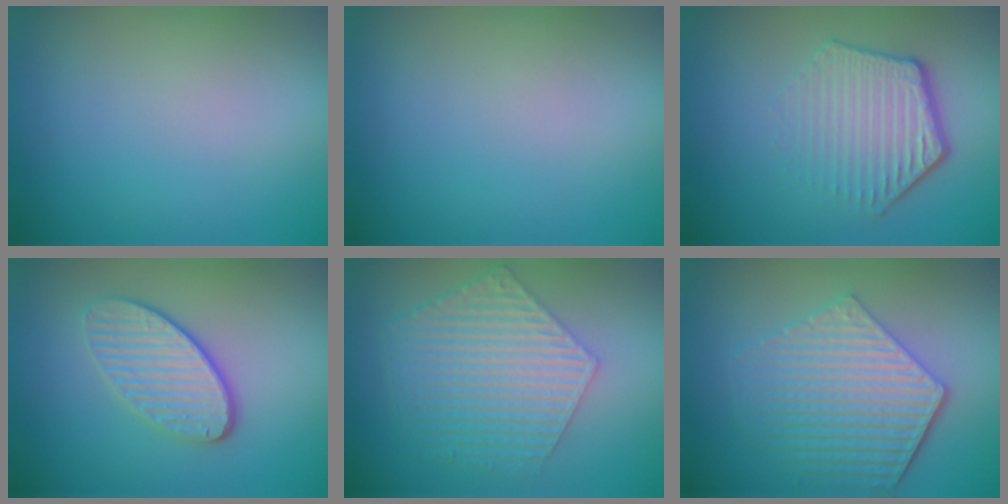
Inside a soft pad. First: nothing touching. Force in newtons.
{"total": 0.0}
{"total": 4.1, "press": 3.2, "slide": 2.5}
{"total": 3.7, "press": 3.2, "slide": 1.9}
{"total": 5.9, "press": 4.3, "slide": 4.0}
{"total": 5.5, "press": 4.3, "slide": 3.3}